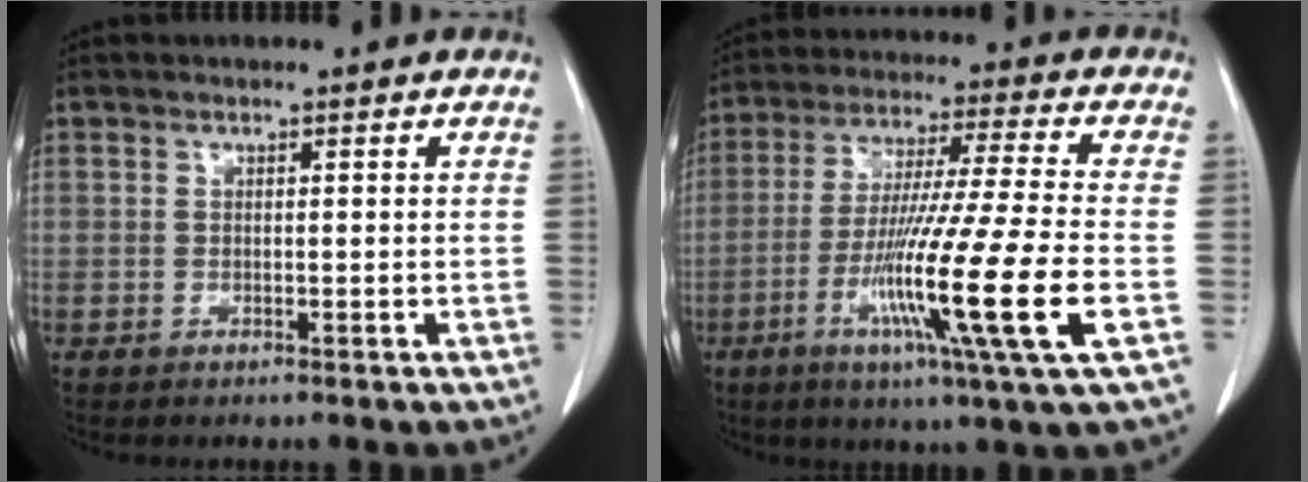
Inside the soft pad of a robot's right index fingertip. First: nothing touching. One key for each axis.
{"total": 18.5, "fx": -5.7, "fy": -1.7, "fz": 17.5, "tx": -0.334, "ty": -0.036, "tz": -0.108}